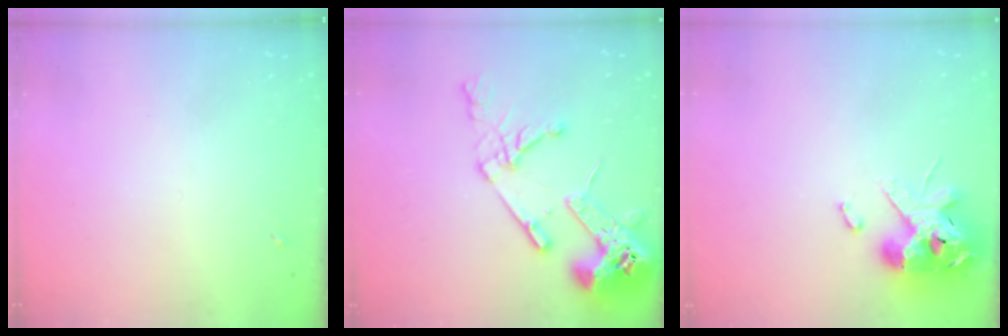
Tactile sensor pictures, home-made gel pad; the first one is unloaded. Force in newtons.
{"total": 16.6, "press": 16.5, "slide": 2.0}
{"total": 14.4, "press": 14.3, "slide": 2.2}